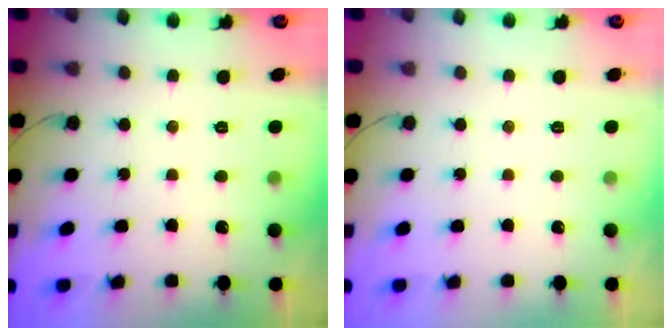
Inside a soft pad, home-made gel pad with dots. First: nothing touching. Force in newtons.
{"total": 0.0}